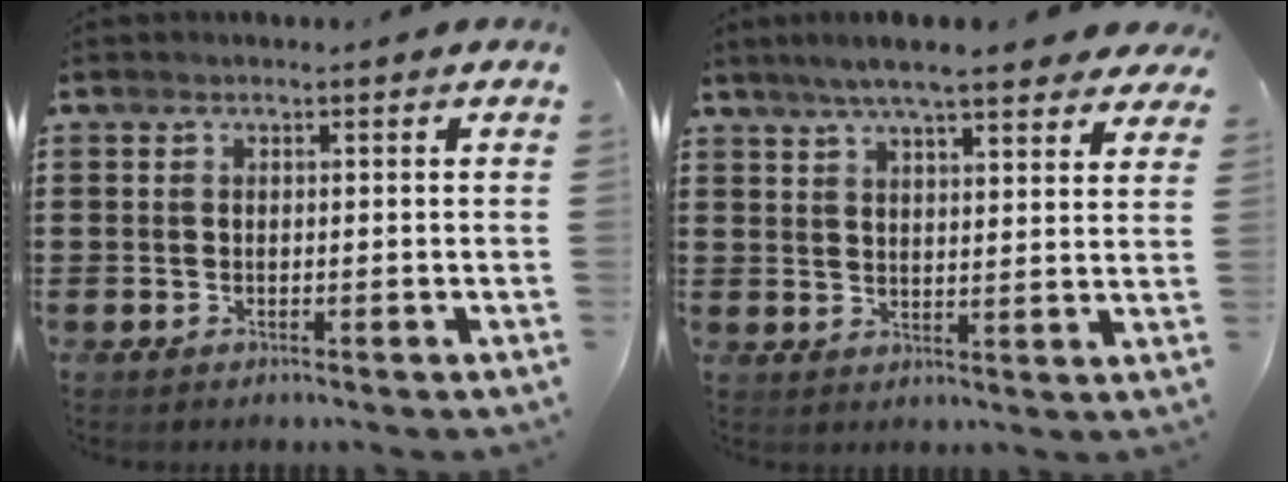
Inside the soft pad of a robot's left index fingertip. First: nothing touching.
{"total": 6.9, "force": [5.9, 0.7, 3.5], "torque": [-0.087, -0.012, 0.106]}